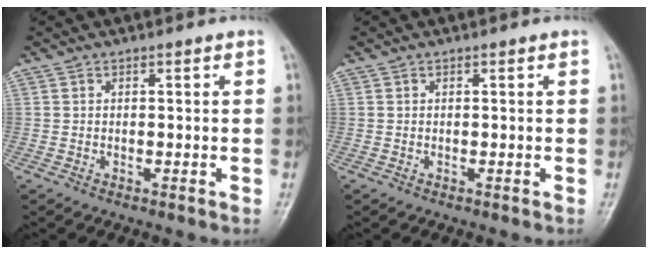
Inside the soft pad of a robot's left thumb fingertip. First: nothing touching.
{"total": 0.0}